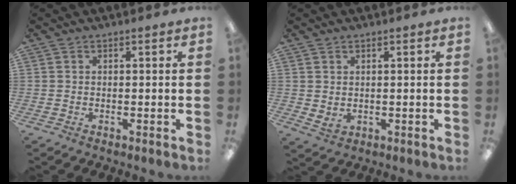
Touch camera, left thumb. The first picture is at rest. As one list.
[{"total": 2.0, "force": [1.1, 1.4, 1.0], "torque": [-0.012, -0.003, 0.020]}]